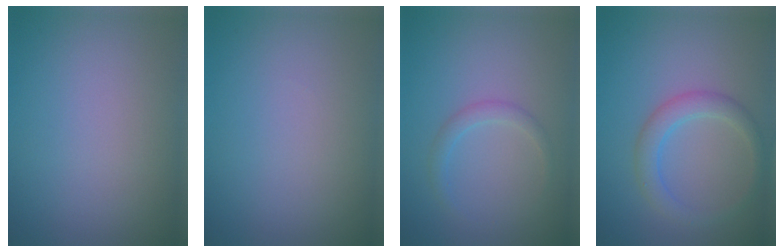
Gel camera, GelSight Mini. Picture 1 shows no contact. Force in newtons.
{"total": 0.0}
{"total": 1.4, "press": 1.4, "slide": 0.0}
{"total": 2.8, "press": 2.8, "slide": 0.1}